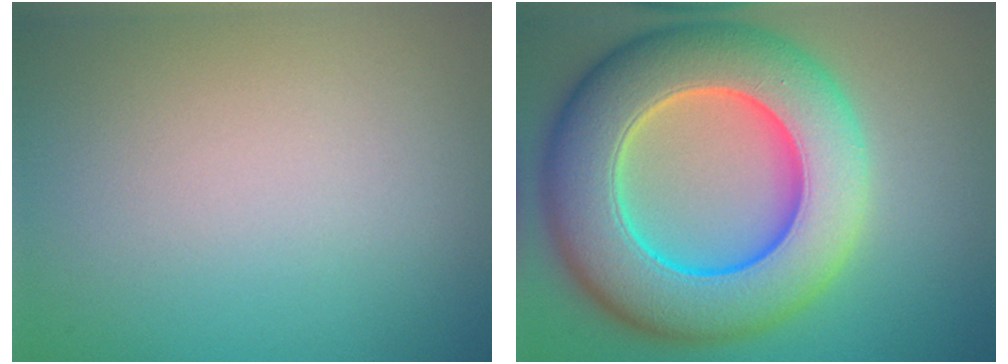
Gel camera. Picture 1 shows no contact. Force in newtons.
{"total": 13.2, "press": 13.0, "slide": 2.1}